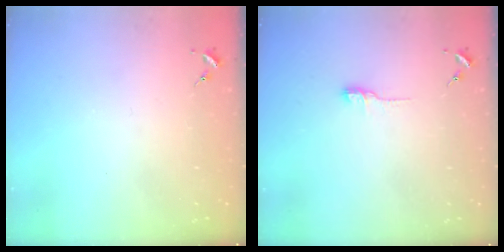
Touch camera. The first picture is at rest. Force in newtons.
{"total": 5.0, "press": 5.0, "slide": 0.5}